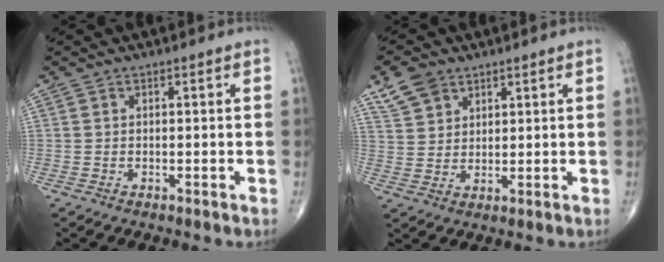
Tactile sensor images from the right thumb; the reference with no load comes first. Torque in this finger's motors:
{"motor_torque": [-0.48, 0.50, -0.14, 0.14, 0.01]}